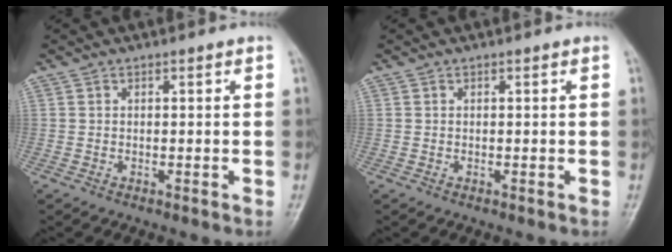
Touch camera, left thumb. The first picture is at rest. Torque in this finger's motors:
{"motor_torque": [-0.05, 0.24, 0.18, 0.05, 0.01]}